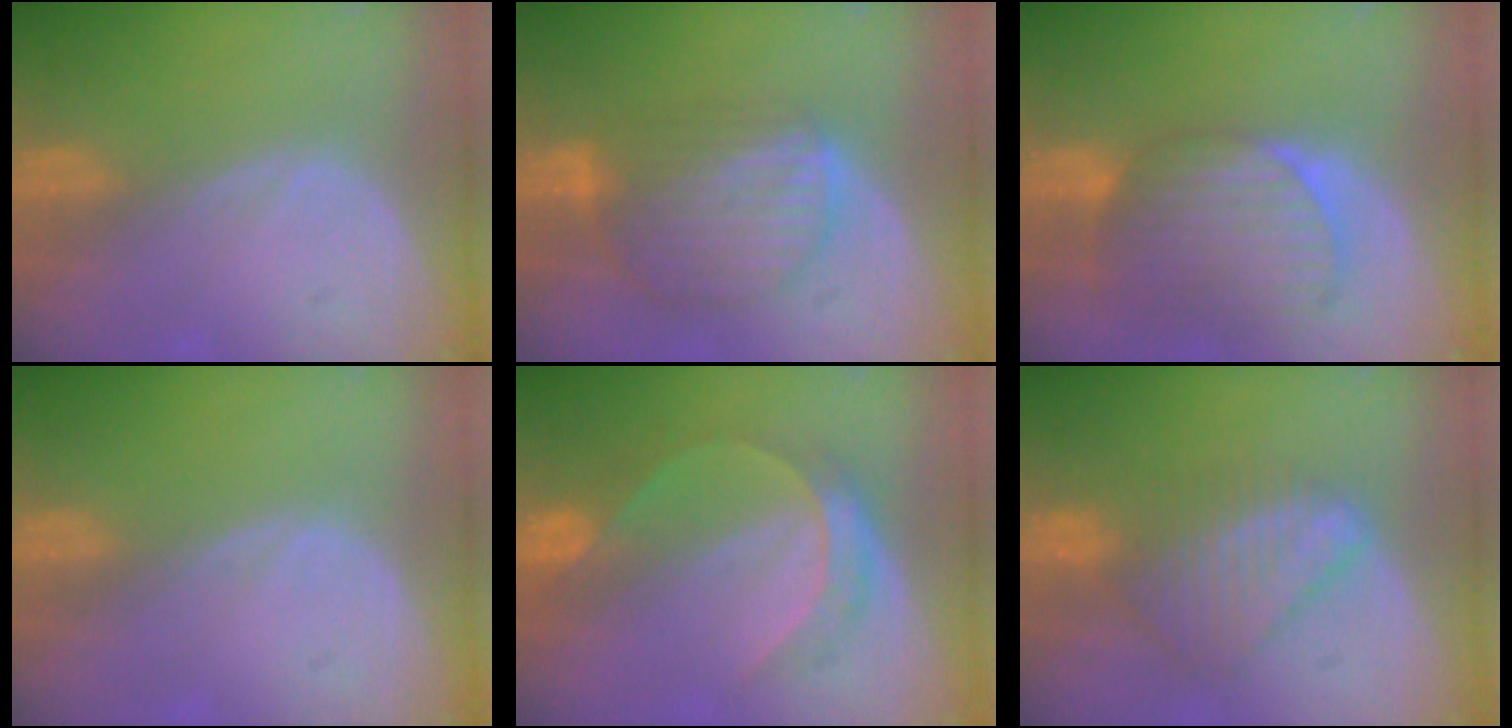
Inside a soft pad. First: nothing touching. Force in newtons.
{"total": 8.8, "press": 7.7, "slide": 4.3}
{"total": 9.4, "press": 8.3, "slide": 4.4}
{"total": 0.0}
{"total": 5.6, "press": 5.6, "slide": 0.2}
{"total": 8.1, "press": 7.2, "slide": 3.7}